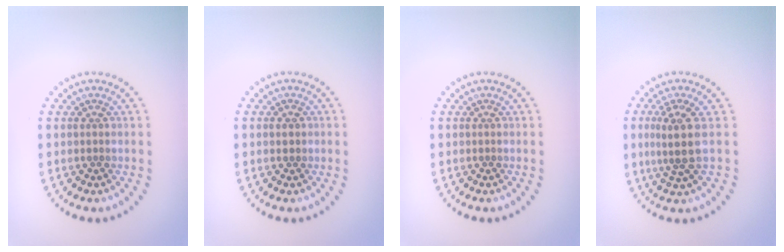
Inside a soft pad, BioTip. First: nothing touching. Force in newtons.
{"total": 1.2, "press": 1.2, "slide": 0.1}
{"total": 0.0}
{"total": 3.4, "press": 2.5, "slide": 2.3}